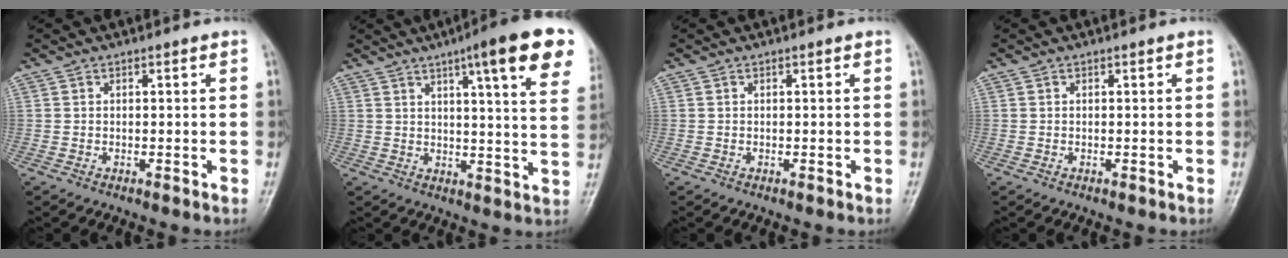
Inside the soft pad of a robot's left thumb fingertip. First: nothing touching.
{"total": 18.0, "force": [9.9, 2.7, 14.8], "torque": [-0.177, -0.030, 0.121]}
{"total": 0.0}
{"total": 0.0}